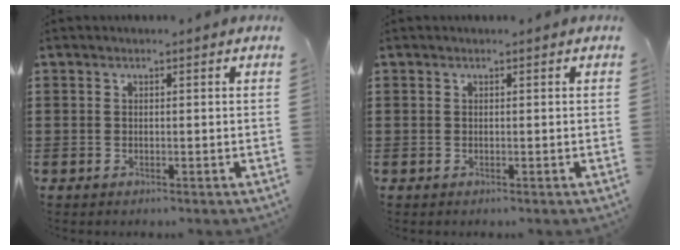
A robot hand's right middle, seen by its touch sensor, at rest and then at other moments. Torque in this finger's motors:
{"motor_torque": [-0.40, -0.27, 0.08, -0.01]}